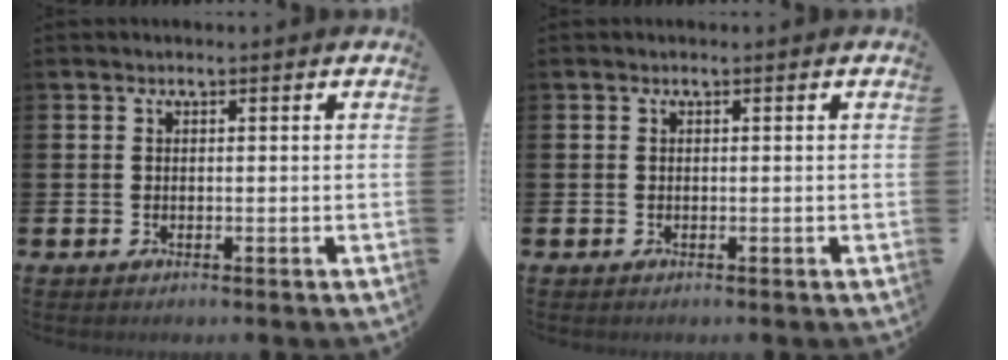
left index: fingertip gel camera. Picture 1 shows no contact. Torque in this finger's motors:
{"motor_torque": [0.00, 0.00, -0.01, 0.00]}